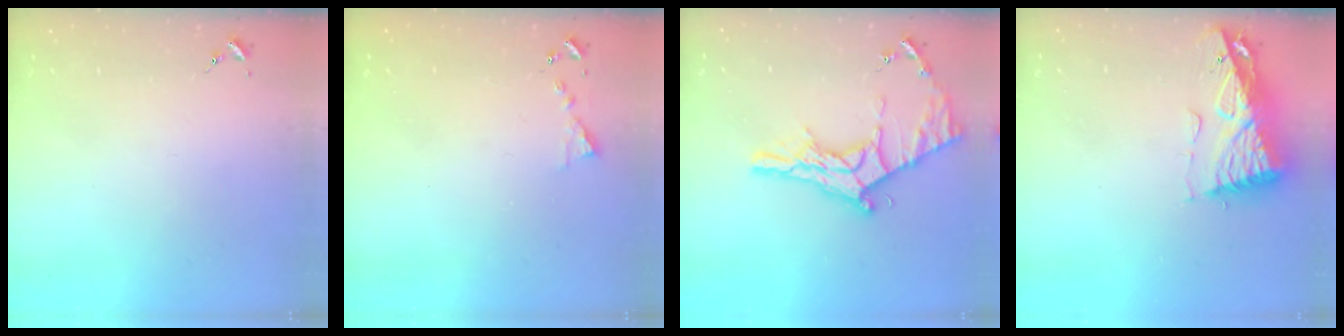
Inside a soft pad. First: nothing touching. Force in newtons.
{"total": 4.5, "press": 4.4, "slide": 0.5}
{"total": 20.6, "press": 20.6, "slide": 1.6}
{"total": 10.1, "press": 10.0, "slide": 1.1}